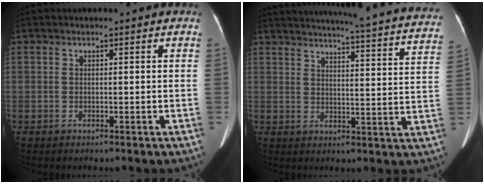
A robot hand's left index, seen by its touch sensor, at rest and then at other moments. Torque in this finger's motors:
{"motor_torque": [0.79, -1.35, 0.12, 0.12]}